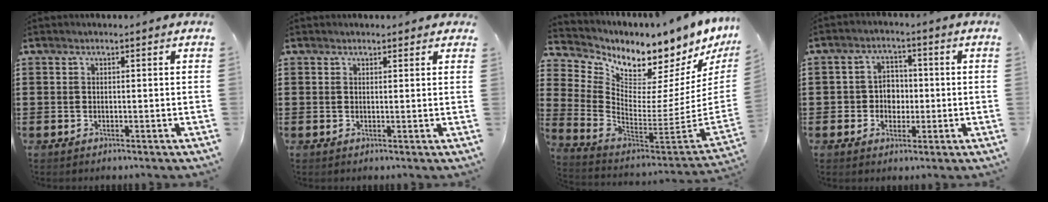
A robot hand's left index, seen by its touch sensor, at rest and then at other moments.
{"total": 1.3, "force": [1.1, 0.7, 0.3], "torque": [-0.007, 0.007, 0.020]}
{"total": 5.6, "force": [5.4, 1.2, 0.8], "torque": [-0.063, -0.073, 0.087]}
{"total": 3.9, "force": [-0.3, 3.7, 1.4], "torque": [-0.041, 0.011, -0.011]}